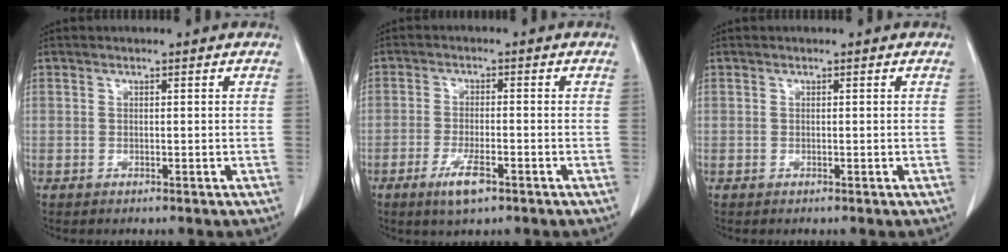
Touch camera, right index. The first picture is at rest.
{"total": 4.9, "force": [-2.8, 1.0, 3.9], "torque": [-0.077, -0.005, -0.047]}
{"total": 0.0}